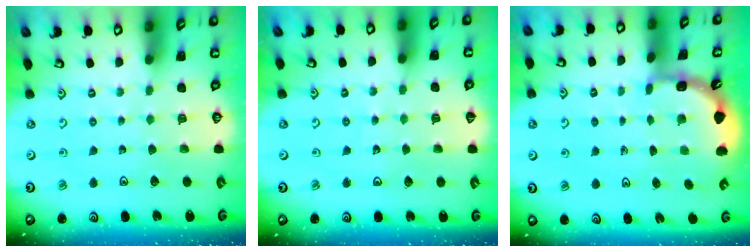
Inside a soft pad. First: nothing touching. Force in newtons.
{"total": 2.7, "press": 2.7, "slide": 0.3}
{"total": 2.2, "press": 2.2, "slide": 0.1}